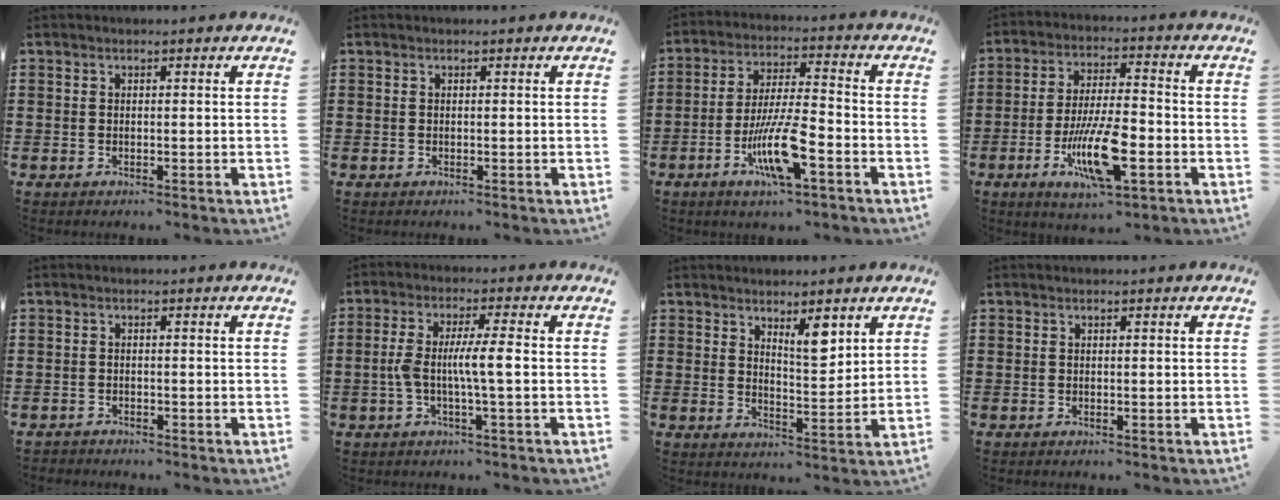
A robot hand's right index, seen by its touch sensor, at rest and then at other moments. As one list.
[{"total": 0.0}, {"total": 10.3, "force": [-4.2, 2.3, 9.1], "torque": [-0.185, -0.007, -0.079]}, {"total": 12.2, "force": [-4.3, 3.8, 10.8], "torque": [-0.215, -0.006, -0.076]}, {"total": 0.9, "force": [-0.9, 0.2, -0.1], "torque": [-0.002, 0.003, -0.021]}, {"total": 5.7, "force": [-0.7, 0.5, 5.7], "torque": [-0.117, -0.007, -0.022]}, {"total": 5.4, "force": [3.7, 1.8, 3.5], "torque": [-0.053, -0.012, 0.060]}, {"total": 0.0}]